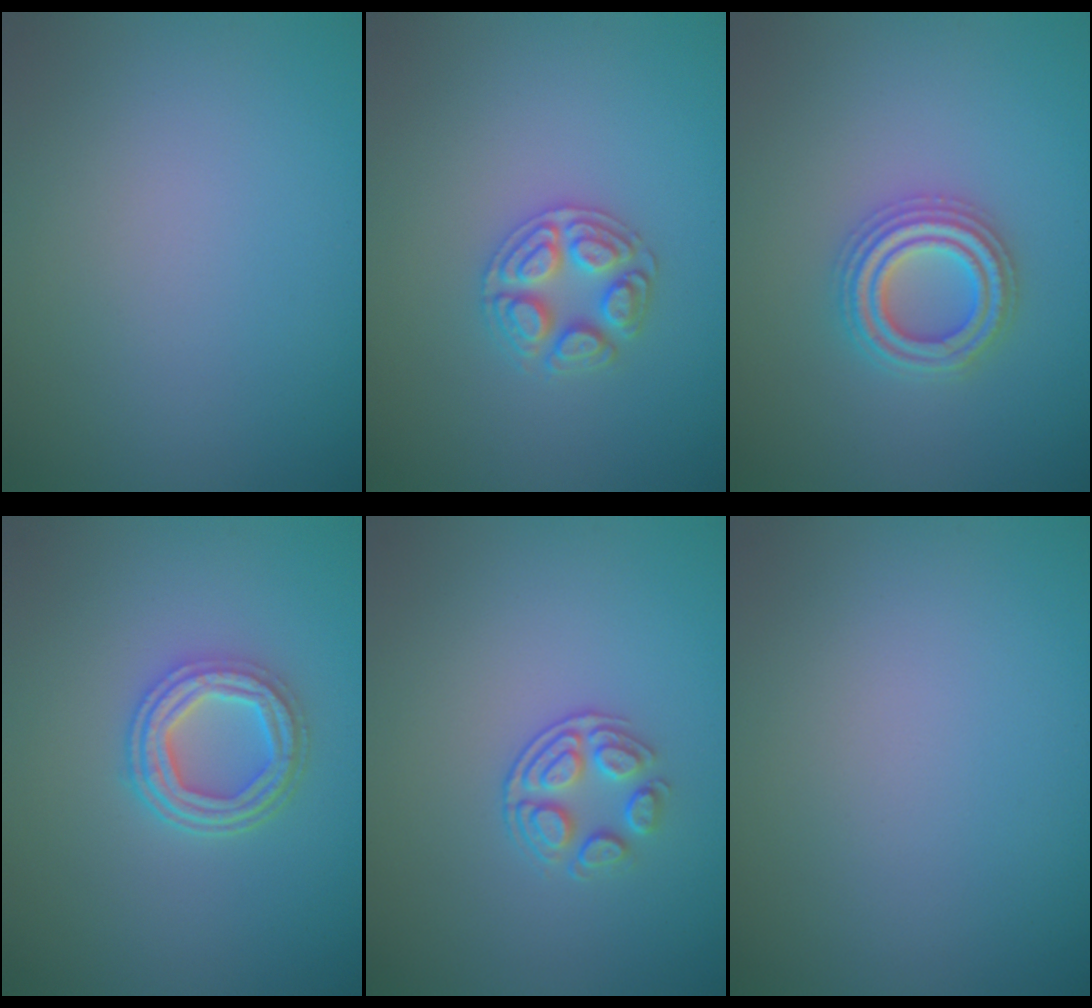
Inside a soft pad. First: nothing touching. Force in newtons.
{"total": 2.9, "press": 2.8, "slide": 0.4}
{"total": 4.1, "press": 4.0, "slide": 0.8}
{"total": 4.0, "press": 3.2, "slide": 2.3}
{"total": 2.4, "press": 1.8, "slide": 1.6}
{"total": 0.0}